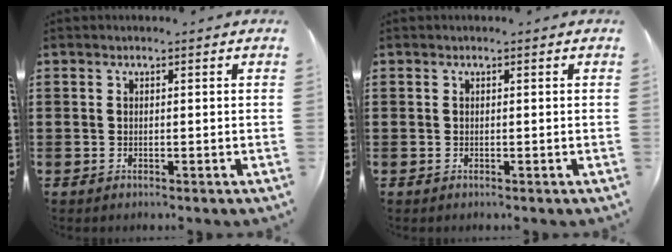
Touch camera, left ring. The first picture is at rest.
{"total": 0.0}